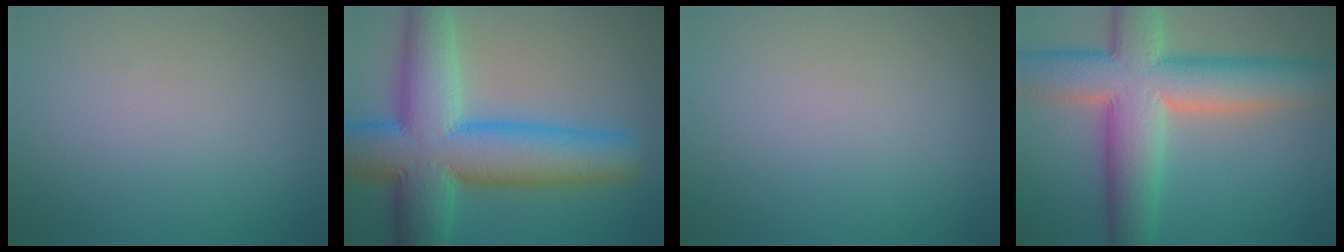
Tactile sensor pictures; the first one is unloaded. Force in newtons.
{"total": 12.9, "press": 12.9, "slide": 0.4}
{"total": 0.0}
{"total": 11.5, "press": 11.5, "slide": 0.4}